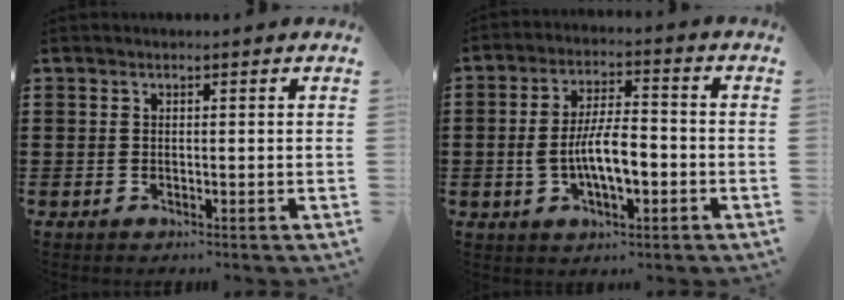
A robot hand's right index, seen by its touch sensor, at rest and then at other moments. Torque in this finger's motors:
{"motor_torque": [1.76, -0.38, 0.61, 0.09]}